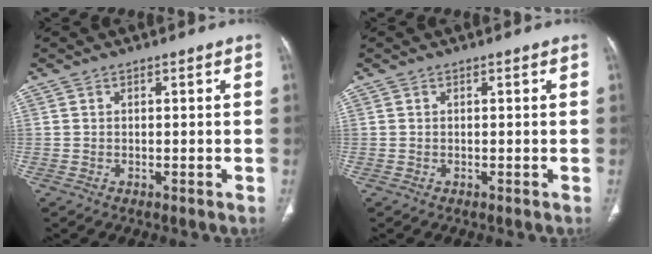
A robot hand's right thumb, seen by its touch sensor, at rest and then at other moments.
{"total": 0.0}